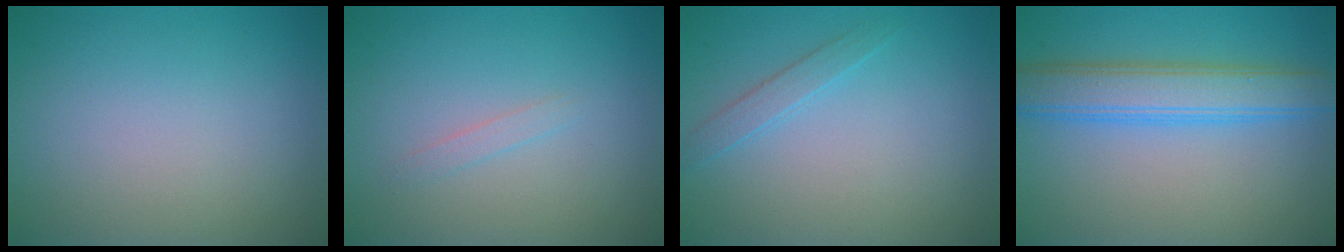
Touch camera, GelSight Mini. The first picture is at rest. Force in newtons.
{"total": 0.8, "press": 0.8, "slide": 0.0}
{"total": 1.4, "press": 1.4, "slide": 0.1}
{"total": 5.2, "press": 5.2, "slide": 0.1}